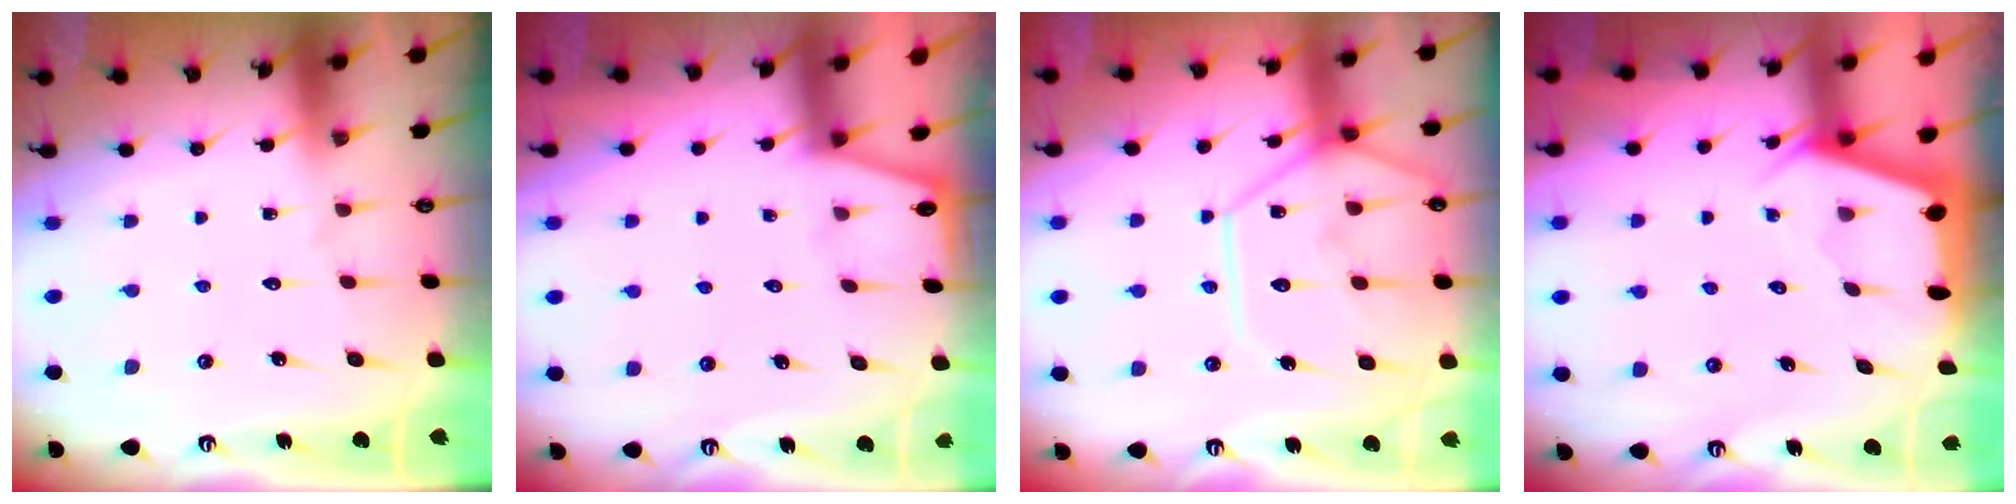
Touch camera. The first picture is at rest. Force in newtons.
{"total": 0.0}
{"total": 14.2, "press": 14.1, "slide": 1.4}
{"total": 2.4, "press": 2.3, "slide": 0.3}